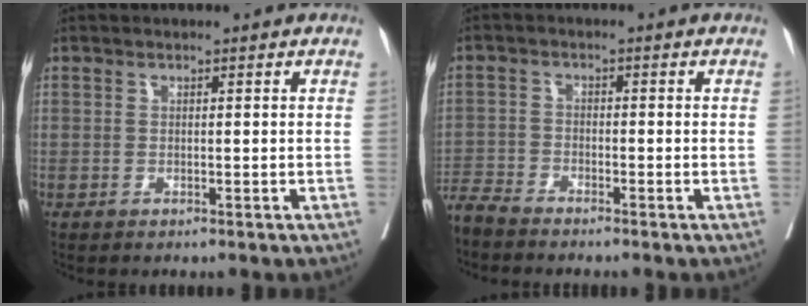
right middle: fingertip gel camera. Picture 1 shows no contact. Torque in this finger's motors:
{"motor_torque": [0.71, -1.43, -0.09, -0.01]}